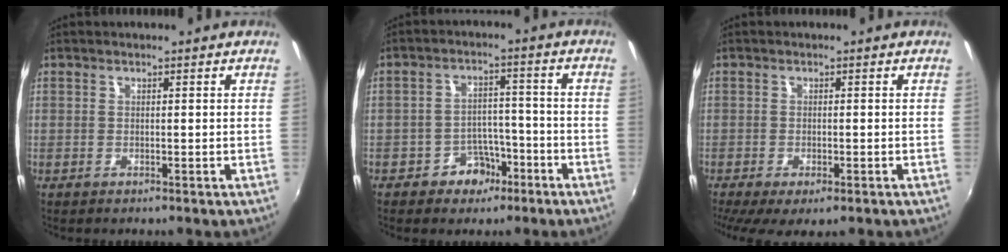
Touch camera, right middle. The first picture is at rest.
{"total": 6.2, "force": [-3.8, 4.5, 2.0], "torque": [-0.041, 0.018, -0.051]}
{"total": 6.3, "force": [-3.8, 2.4, 4.4], "torque": [-0.094, -0.033, -0.059]}